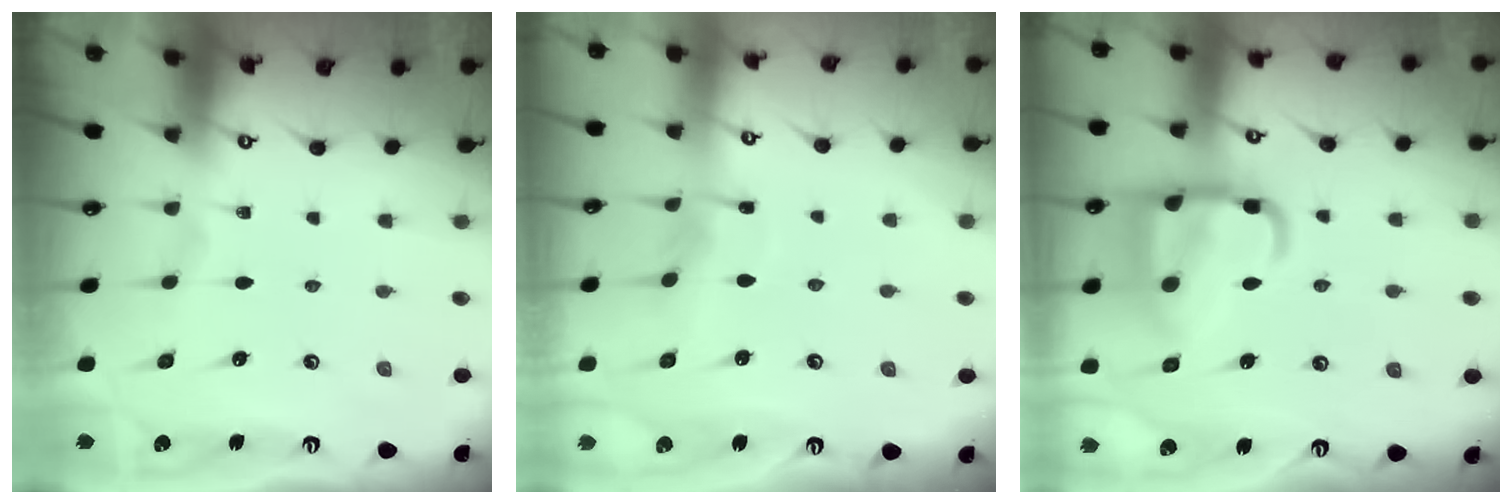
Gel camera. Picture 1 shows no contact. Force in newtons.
{"total": 3.7, "press": 3.7, "slide": 0.4}
{"total": 18.0, "press": 17.9, "slide": 1.7}